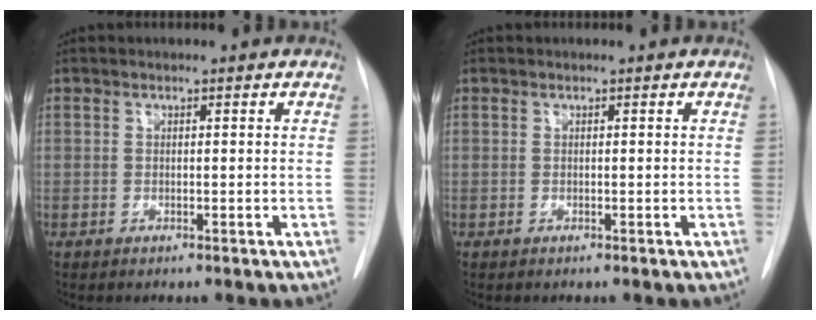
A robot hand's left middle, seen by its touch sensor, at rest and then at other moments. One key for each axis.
{"total": 0.0}